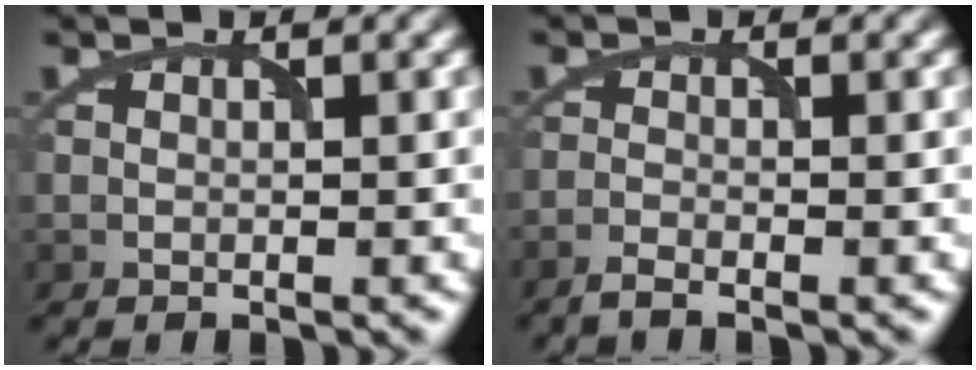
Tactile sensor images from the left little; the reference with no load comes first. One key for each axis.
{"total": 1.4, "fx": -1.2, "fy": 0.2, "fz": 0.8, "tx": -0.019, "ty": -0.004, "tz": -0.030}